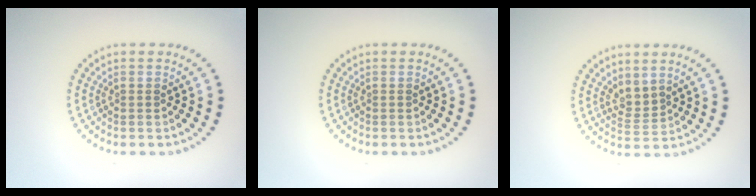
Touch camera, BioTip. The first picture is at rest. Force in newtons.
{"total": 0.0}
{"total": 1.7, "press": 1.2, "slide": 1.2}